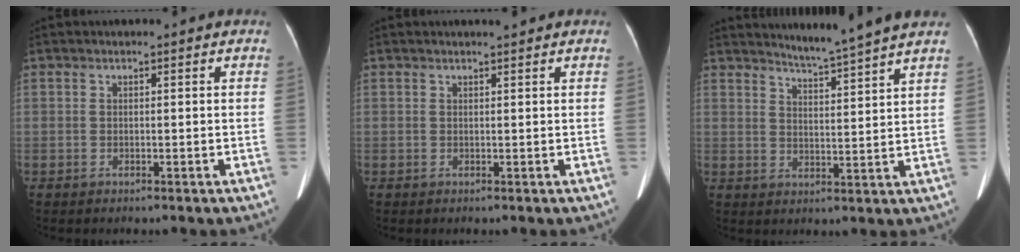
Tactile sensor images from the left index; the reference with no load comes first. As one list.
[{"total": 1.4, "force": [1.2, 0.0, 0.7], "torque": [-0.011, 0.003, 0.020]}, {"total": 7.4, "force": [6.7, -2.0, 2.4], "torque": [-0.048, -0.013, 0.102]}]